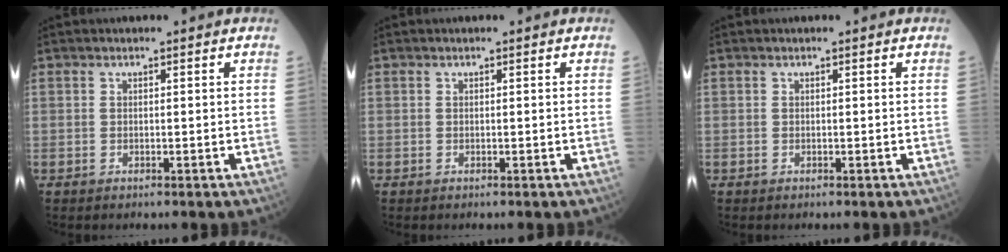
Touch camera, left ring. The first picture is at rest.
{"total": 0.0}
{"total": 0.0}